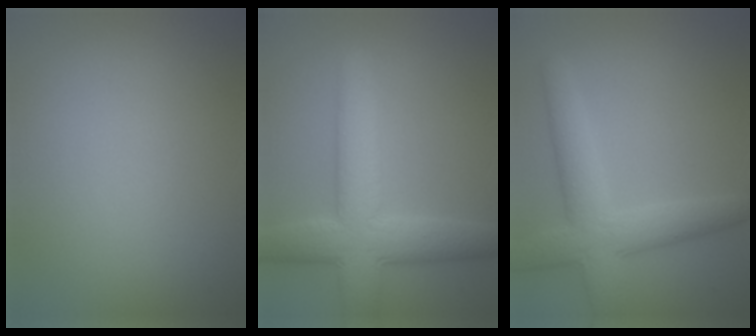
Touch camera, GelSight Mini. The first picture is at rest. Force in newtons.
{"total": 7.5, "press": 7.5, "slide": 0.5}
{"total": 5.6, "press": 5.6, "slide": 0.4}